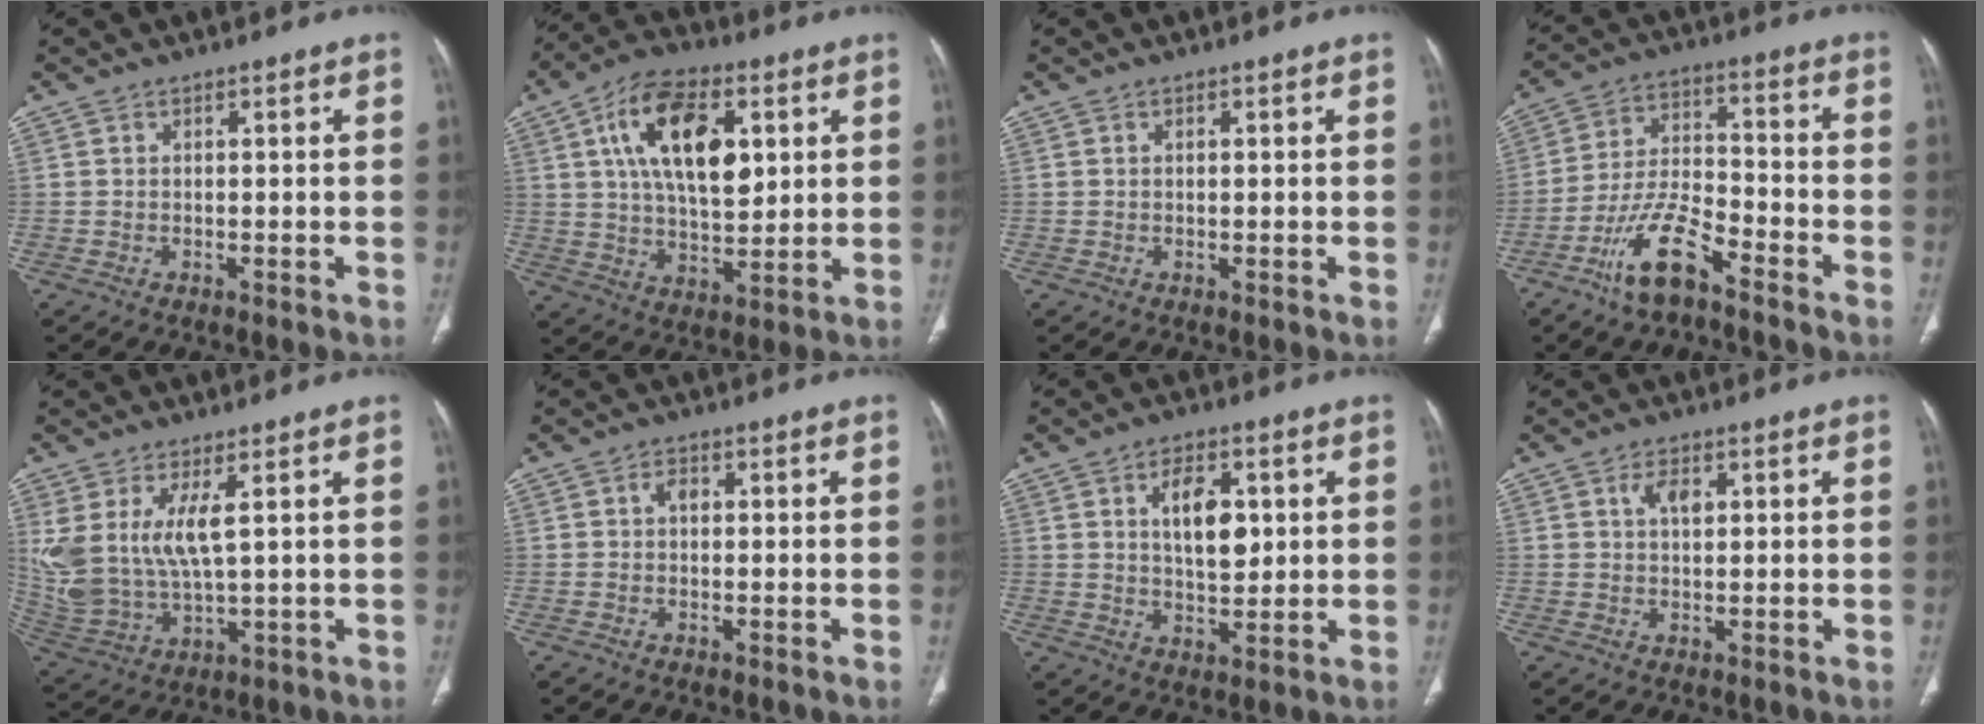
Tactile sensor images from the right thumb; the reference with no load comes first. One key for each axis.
{"total": 17.9, "fx": 5.5, "fy": 9.4, "fz": 14.2, "tx": -0.215, "ty": -0.011, "tz": 0.094}
{"total": 0.6, "fx": 0.2, "fy": 0.2, "fz": 0.5, "tx": -0.005, "ty": 0.000, "tz": 0.003}
{"total": 11.4, "fx": -7.5, "fy": 3.7, "fz": 7.7, "tx": -0.154, "ty": 0.049, "tz": -0.146}
{"total": 12.8, "fx": 4.0, "fy": 5.2, "fz": 11.0, "tx": -0.246, "ty": -0.025, "tz": 0.098}
{"total": 1.8, "fx": 0.2, "fy": 1.2, "fz": 1.3, "tx": -0.013, "ty": 0.004, "tz": -0.004}
{"total": 8.6, "fx": 2.2, "fy": 4.7, "fz": 6.9, "tx": -0.087, "ty": -0.013, "tz": 0.040}
{"total": 3.3, "fx": 0.8, "fy": 2.1, "fz": 2.4, "tx": -0.032, "ty": 0.004, "tz": 0.008}